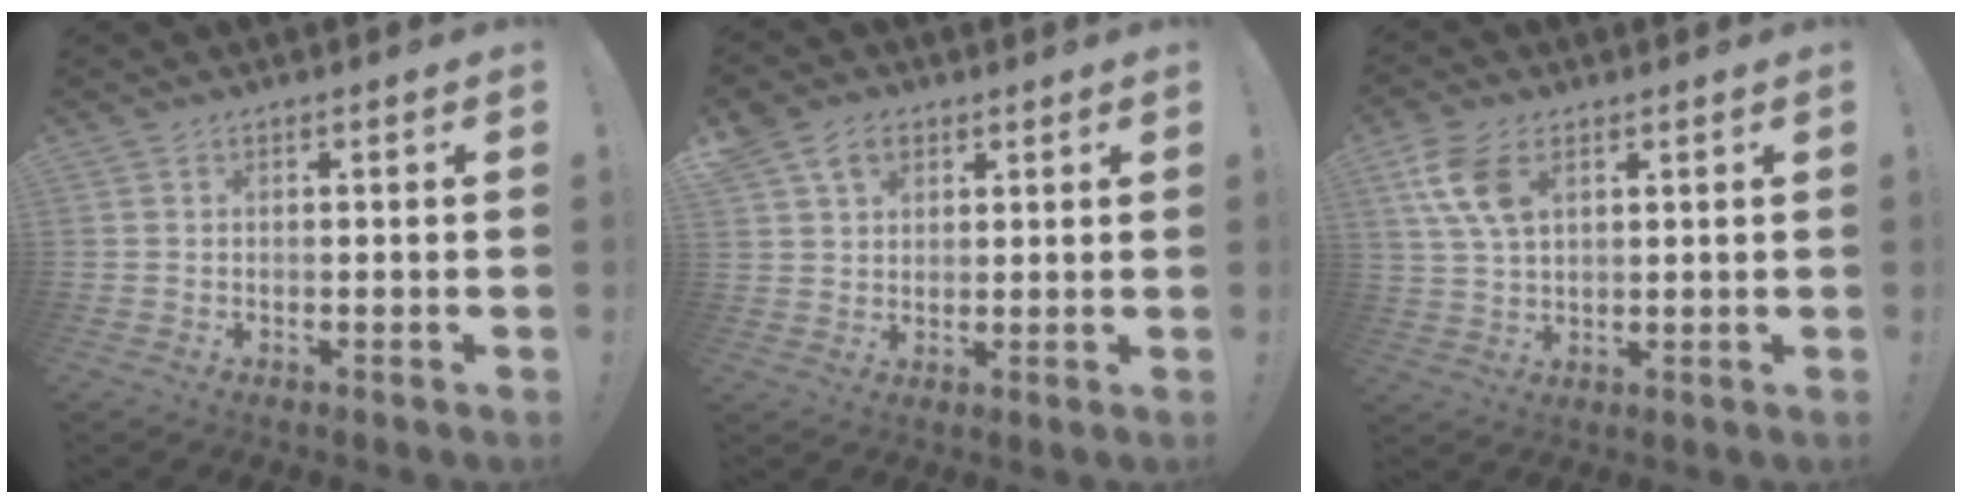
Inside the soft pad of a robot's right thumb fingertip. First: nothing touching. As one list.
[{"total": 7.4, "force": [3.7, 5.4, 3.3], "torque": [-0.047, -0.011, 0.073]}, {"total": 10.3, "force": [4.4, 6.0, 7.2], "torque": [-0.149, -0.009, 0.082]}]